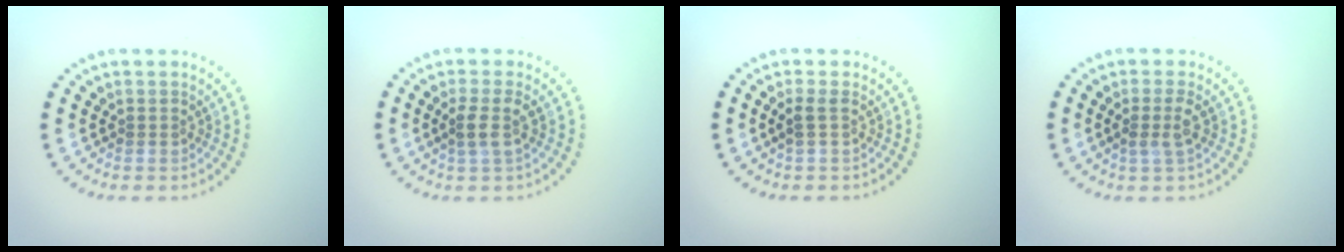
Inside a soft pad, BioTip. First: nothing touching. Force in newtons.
{"total": 2.1, "press": 1.7, "slide": 1.2}
{"total": 1.1, "press": 1.0, "slide": 0.5}
{"total": 1.8, "press": 1.4, "slide": 1.0}